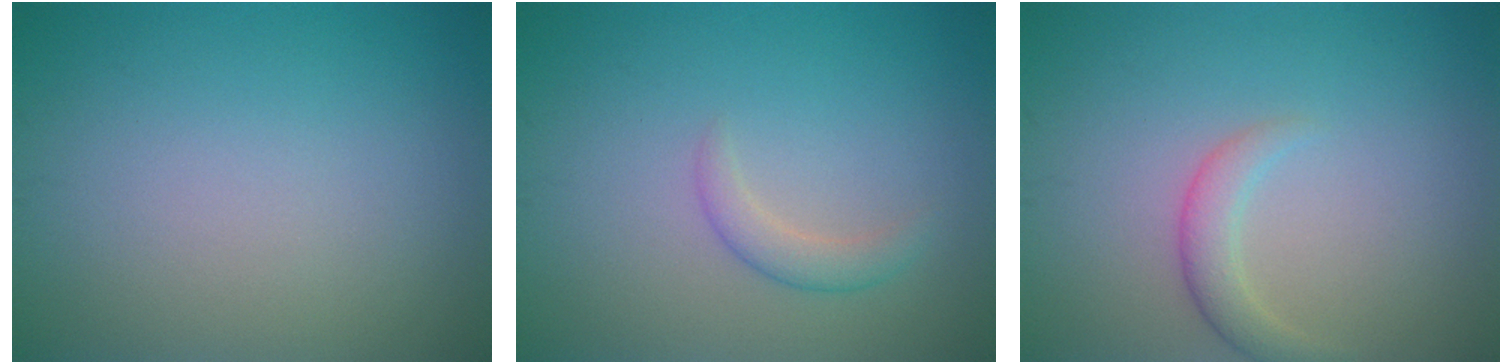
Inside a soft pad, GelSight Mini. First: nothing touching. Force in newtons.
{"total": 1.7, "press": 1.7, "slide": 0.1}
{"total": 2.0, "press": 2.0, "slide": 0.1}